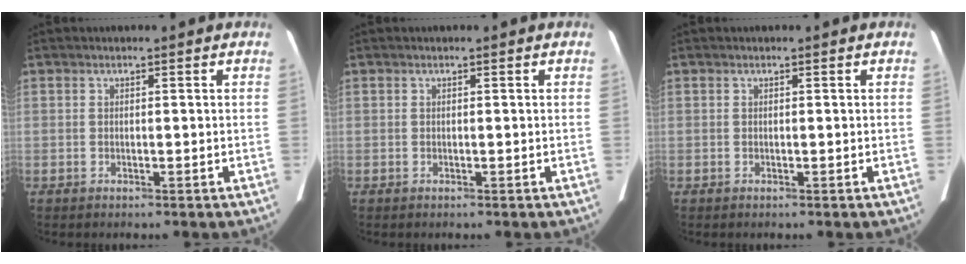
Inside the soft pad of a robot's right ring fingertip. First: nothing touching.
{"total": 0.0}
{"total": 0.0}